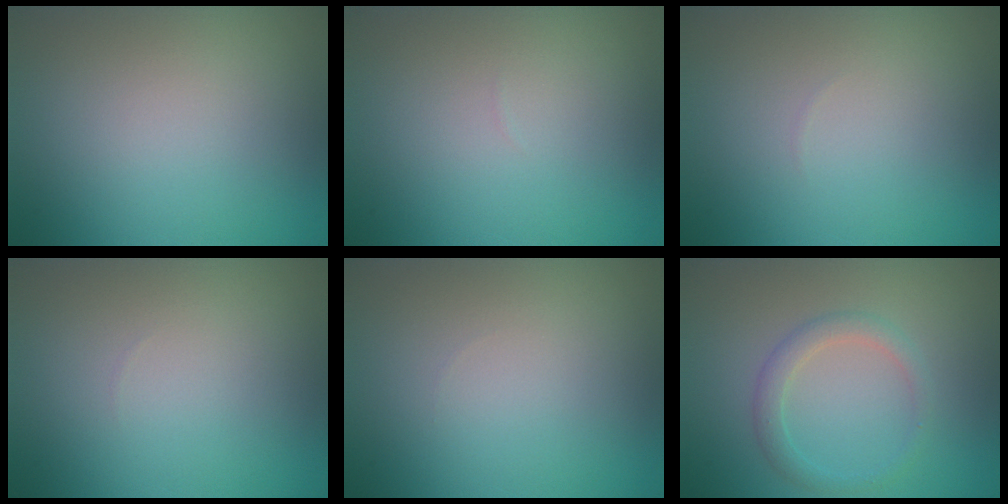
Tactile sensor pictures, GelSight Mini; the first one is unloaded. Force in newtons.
{"total": 0.0}
{"total": 0.0}
{"total": 0.0}
{"total": 0.0}
{"total": 2.0, "press": 2.0, "slide": 0.0}